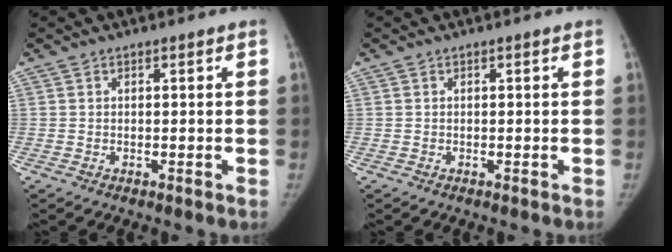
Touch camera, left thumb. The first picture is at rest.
{"total": 0.0}